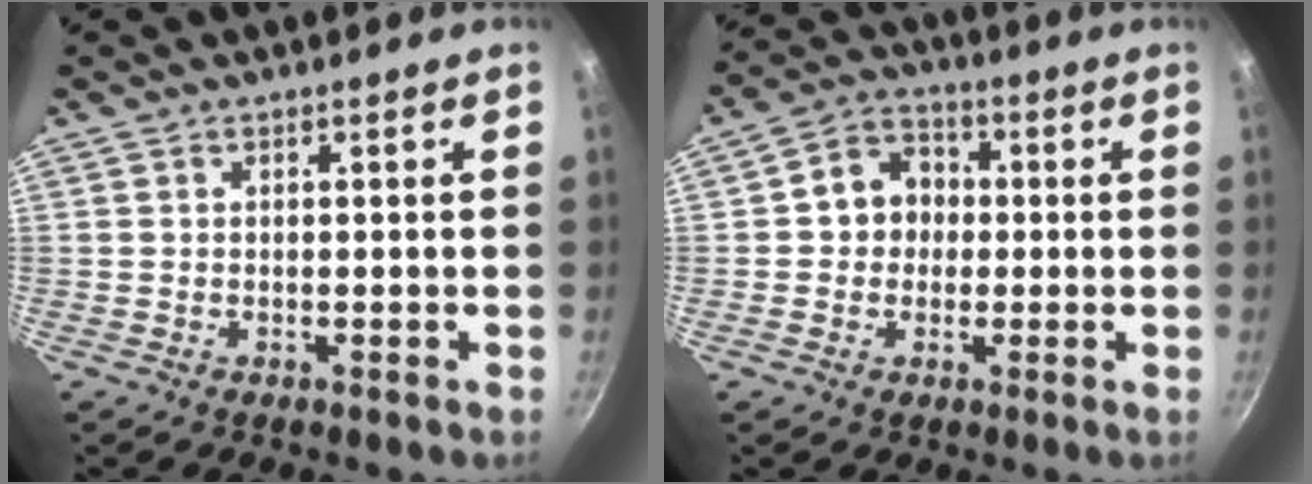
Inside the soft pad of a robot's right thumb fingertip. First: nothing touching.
{"total": 7.9, "force": [0.2, 6.9, 3.7], "torque": [-0.022, 0.018, -0.013]}